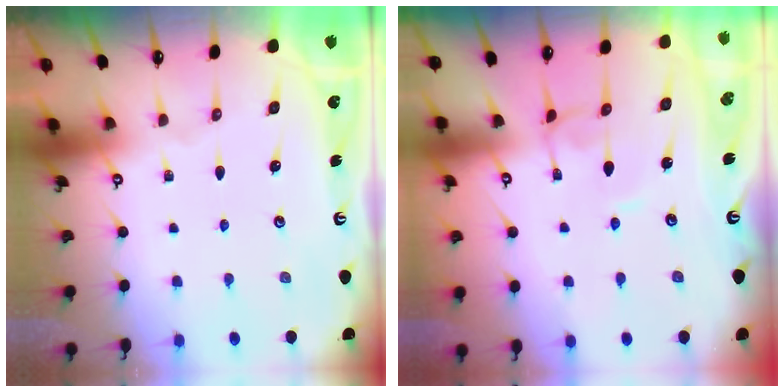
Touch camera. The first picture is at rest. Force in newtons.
{"total": 1.9, "press": 1.9, "slide": 0.2}